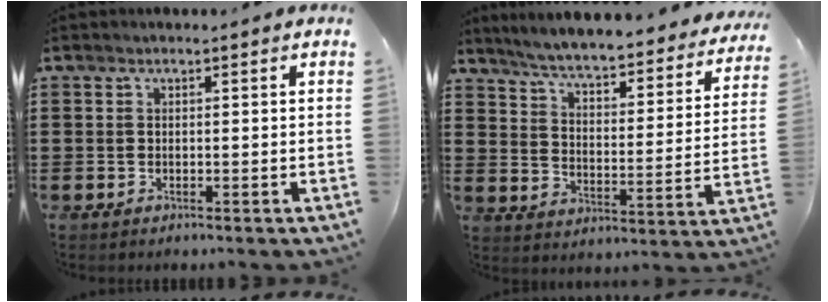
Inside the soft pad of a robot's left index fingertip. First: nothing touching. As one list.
[{"total": 4.9, "force": [4.6, -0.2, 1.5], "torque": [-0.052, -0.042, 0.072]}]